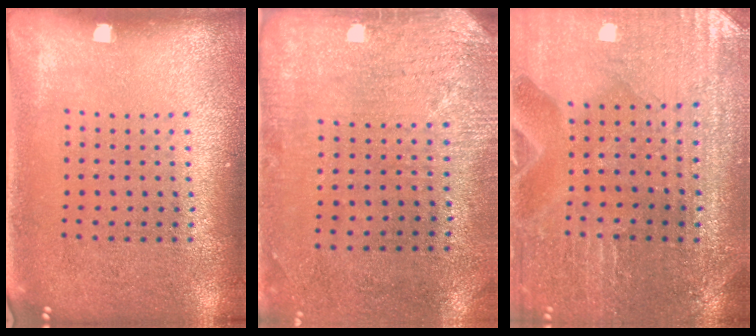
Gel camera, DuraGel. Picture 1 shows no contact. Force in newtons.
{"total": 2.9, "press": 2.4, "slide": 1.7}
{"total": 1.2, "press": 1.2, "slide": 0.0}